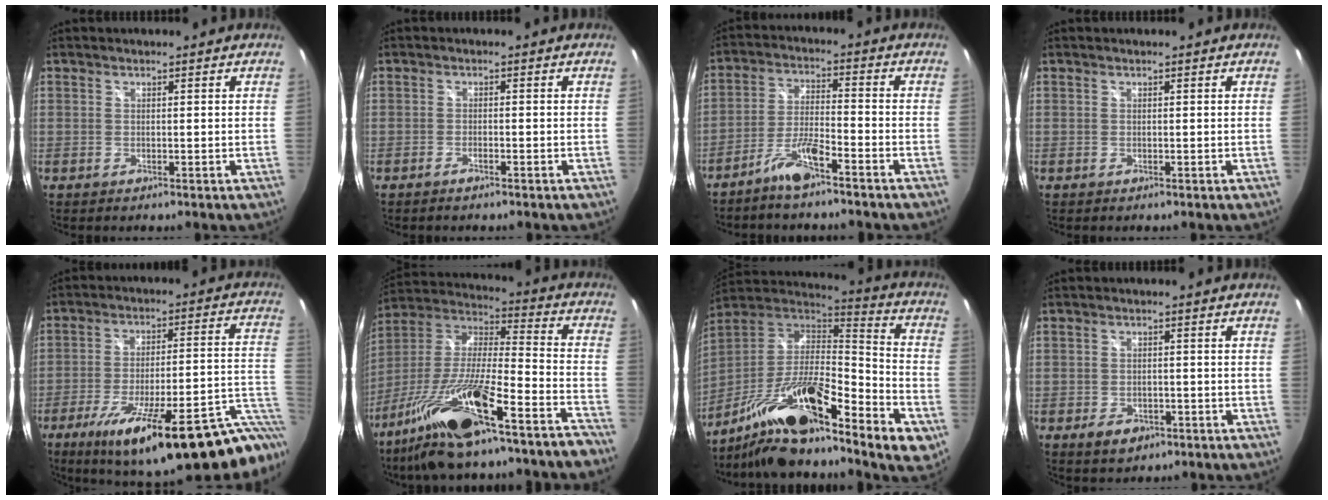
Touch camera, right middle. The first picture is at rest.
{"total": 1.5, "force": [-1.2, 0.2, 0.8], "torque": [-0.020, -0.002, -0.025]}
{"total": 6.4, "force": [-5.1, 0.5, 4.0], "torque": [-0.091, 0.006, -0.094]}
{"total": 0.0}
{"total": 27.5, "force": [-16.1, 4.6, 21.8], "torque": [-0.300, -0.037, -0.231]}
{"total": 24.2, "force": [-17.7, 2.3, 16.3], "torque": [-0.280, -0.036, -0.298]}
{"total": 23.1, "force": [-12.5, 5.5, 18.6], "torque": [-0.311, -0.030, -0.226]}
{"total": 4.4, "force": [-2.5, 2.9, 2.2], "torque": [-0.051, -0.006, -0.033]}